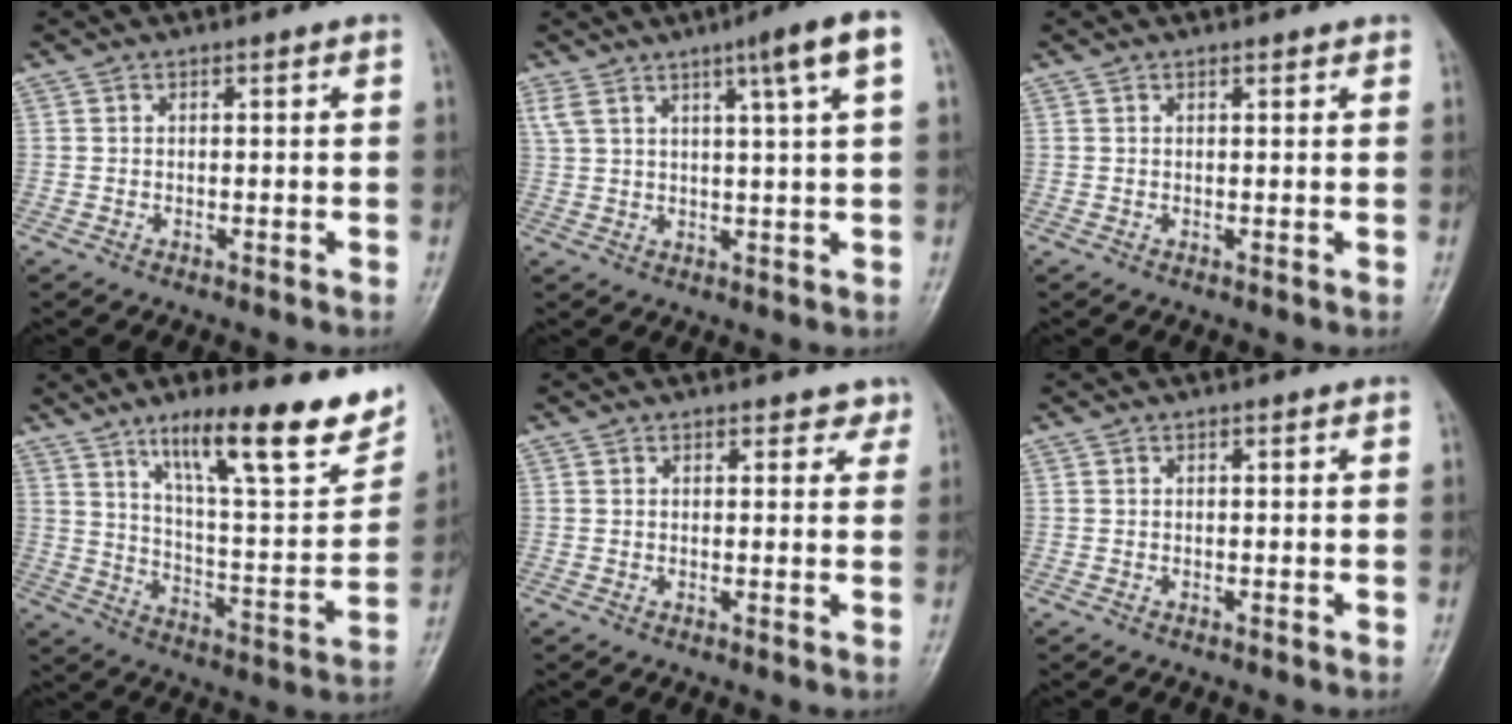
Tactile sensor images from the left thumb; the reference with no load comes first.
{"total": 8.8, "force": [4.3, 0.0, 7.7], "torque": [-0.130, -0.003, 0.071]}
{"total": 0.7, "force": [0.6, 0.2, 0.4], "torque": [-0.007, -0.002, 0.007]}
{"total": 21.9, "force": [13.7, 5.0, 16.4], "torque": [-0.212, -0.059, 0.219]}
{"total": 2.2, "force": [1.6, 1.2, 0.7], "torque": [0.015, -0.006, 0.013]}
{"total": 0.0}